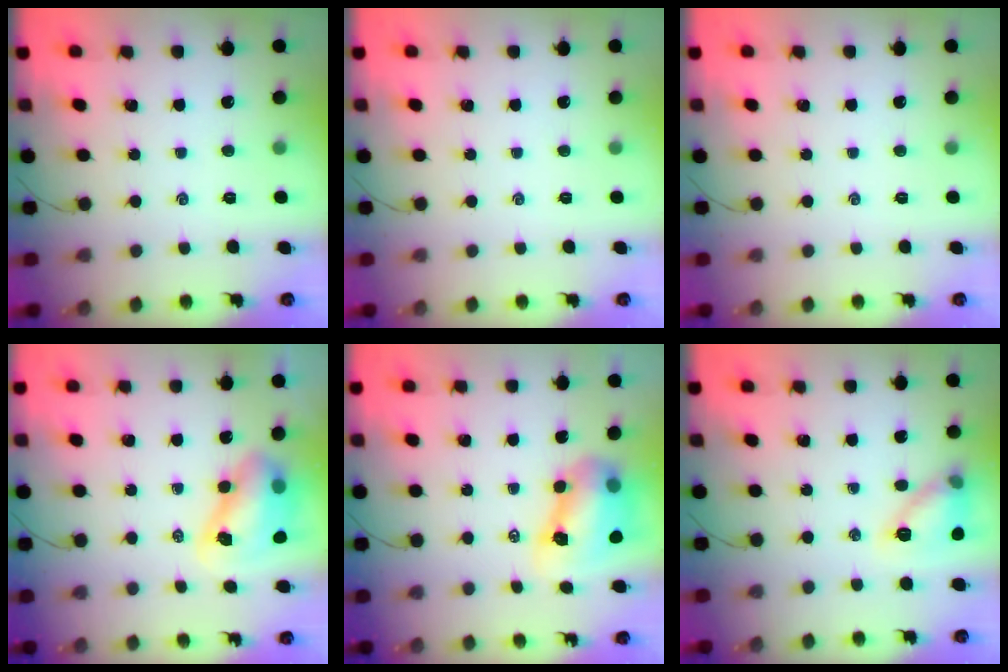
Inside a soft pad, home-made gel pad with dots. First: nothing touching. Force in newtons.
{"total": 0.0}
{"total": 0.0}
{"total": 9.0, "press": 8.8, "slide": 2.1}
{"total": 10.5, "press": 10.1, "slide": 2.9}
{"total": 12.1, "press": 12.1, "slide": 0.8}